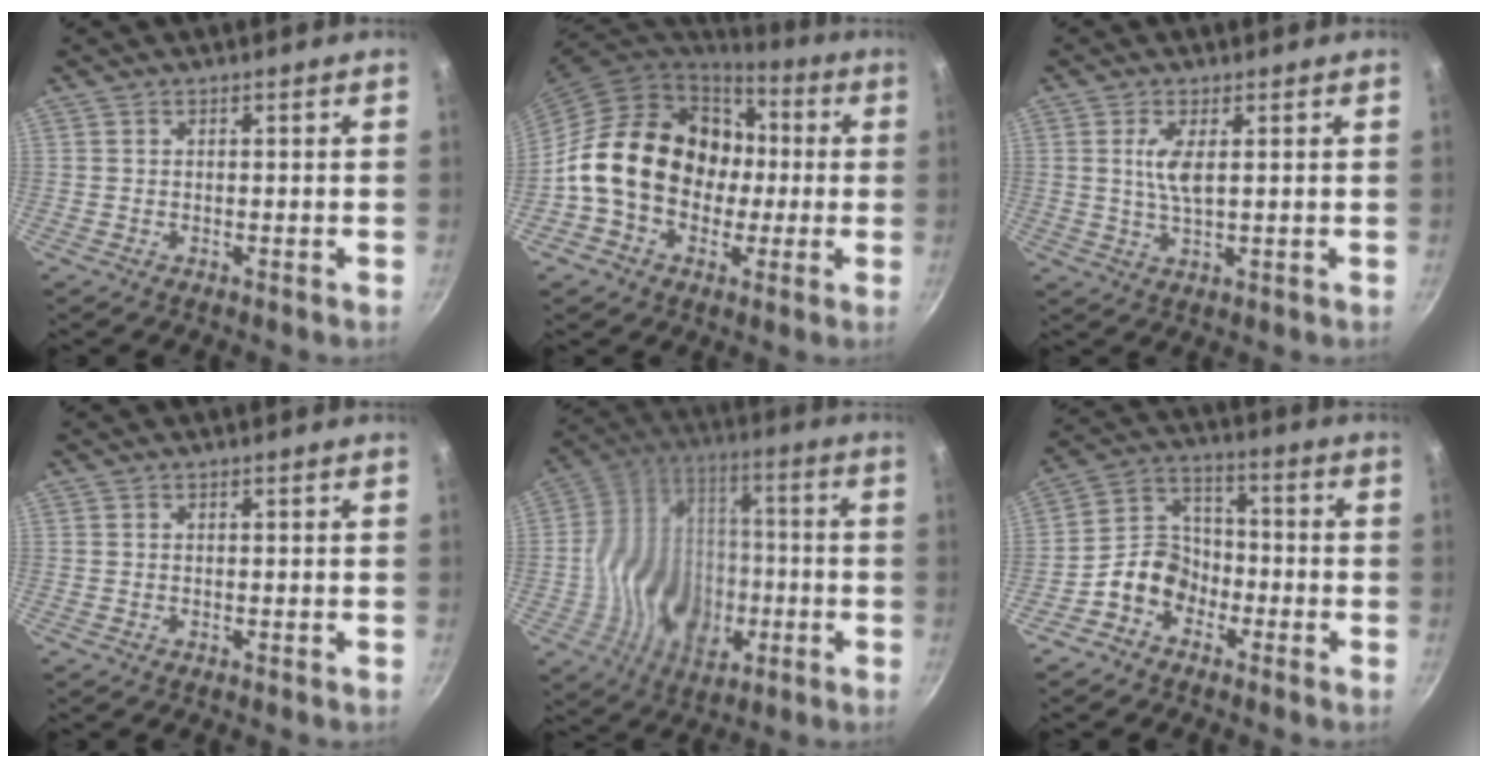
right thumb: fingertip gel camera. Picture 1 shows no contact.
{"total": 19.9, "force": [-0.2, 15.8, 12.1], "torque": [-0.169, 0.047, -0.003]}
{"total": 4.7, "force": [1.1, 1.5, 4.3], "torque": [-0.087, -0.004, 0.022]}
{"total": 0.0}
{"total": 17.9, "force": [-3.8, 14.1, 10.4], "torque": [-0.157, 0.040, -0.061]}
{"total": 9.0, "force": [-4.2, 7.0, 3.9], "torque": [-0.038, 0.050, -0.097]}